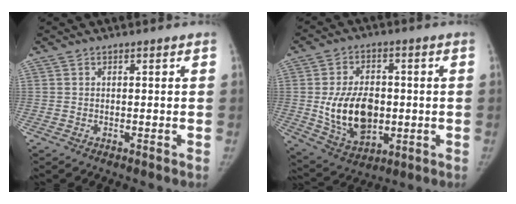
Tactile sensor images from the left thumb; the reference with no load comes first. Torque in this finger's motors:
{"motor_torque": [1.64, 2.27, 0.84, -0.68, 0.48]}